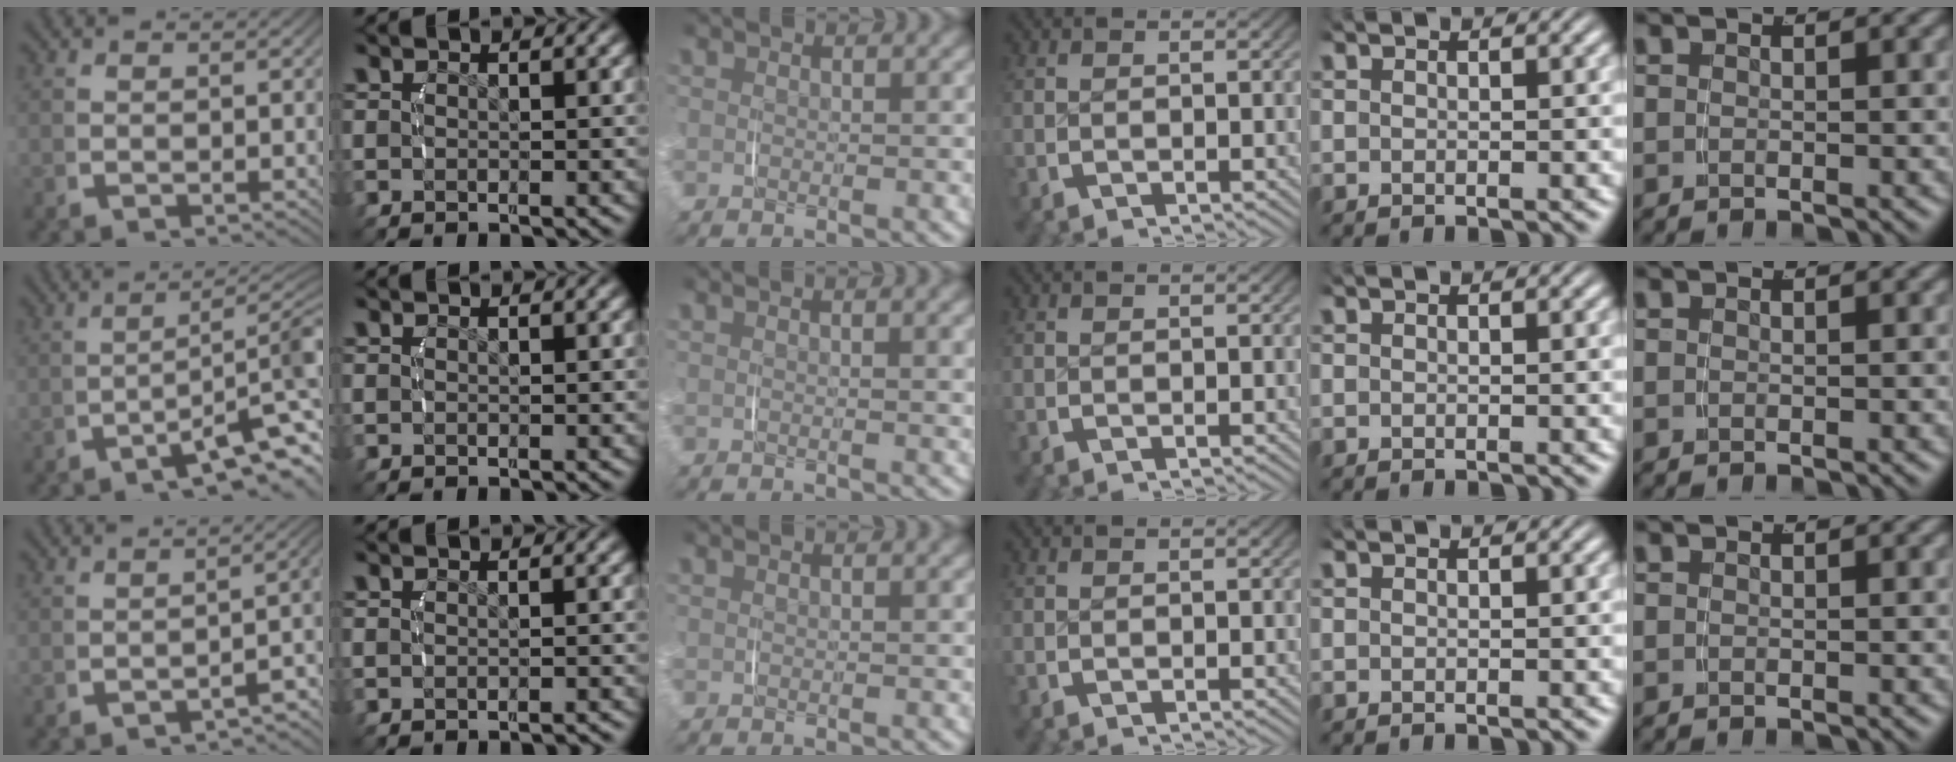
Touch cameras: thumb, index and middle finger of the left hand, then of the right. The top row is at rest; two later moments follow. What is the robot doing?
{"motion": "lift_and_place", "object": "phone"}